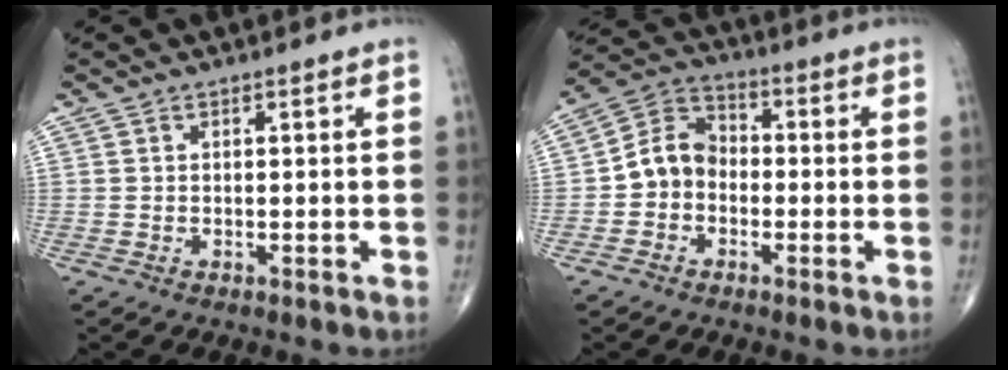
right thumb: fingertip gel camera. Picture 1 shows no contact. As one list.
[{"total": 7.9, "force": [-1.5, 6.5, 4.2], "torque": [-0.054, 0.036, -0.046]}]